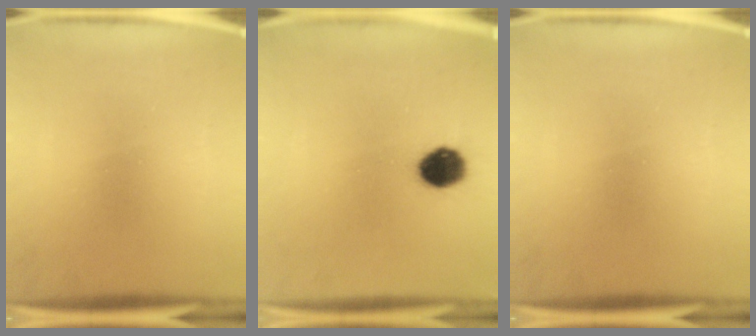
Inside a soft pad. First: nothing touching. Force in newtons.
{"total": 8.2}
{"total": 0.0}